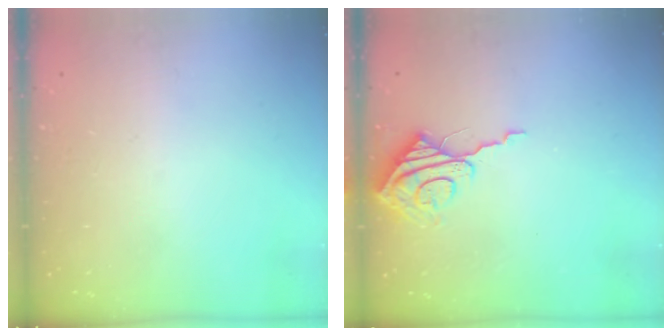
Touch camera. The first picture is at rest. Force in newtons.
{"total": 8.8, "press": 8.8, "slide": 0.9}